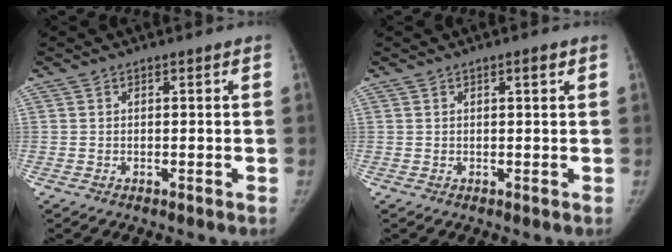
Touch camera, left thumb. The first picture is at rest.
{"total": 1.4, "force": [0.7, 0.3, 1.1], "torque": [-0.014, -0.001, 0.009]}